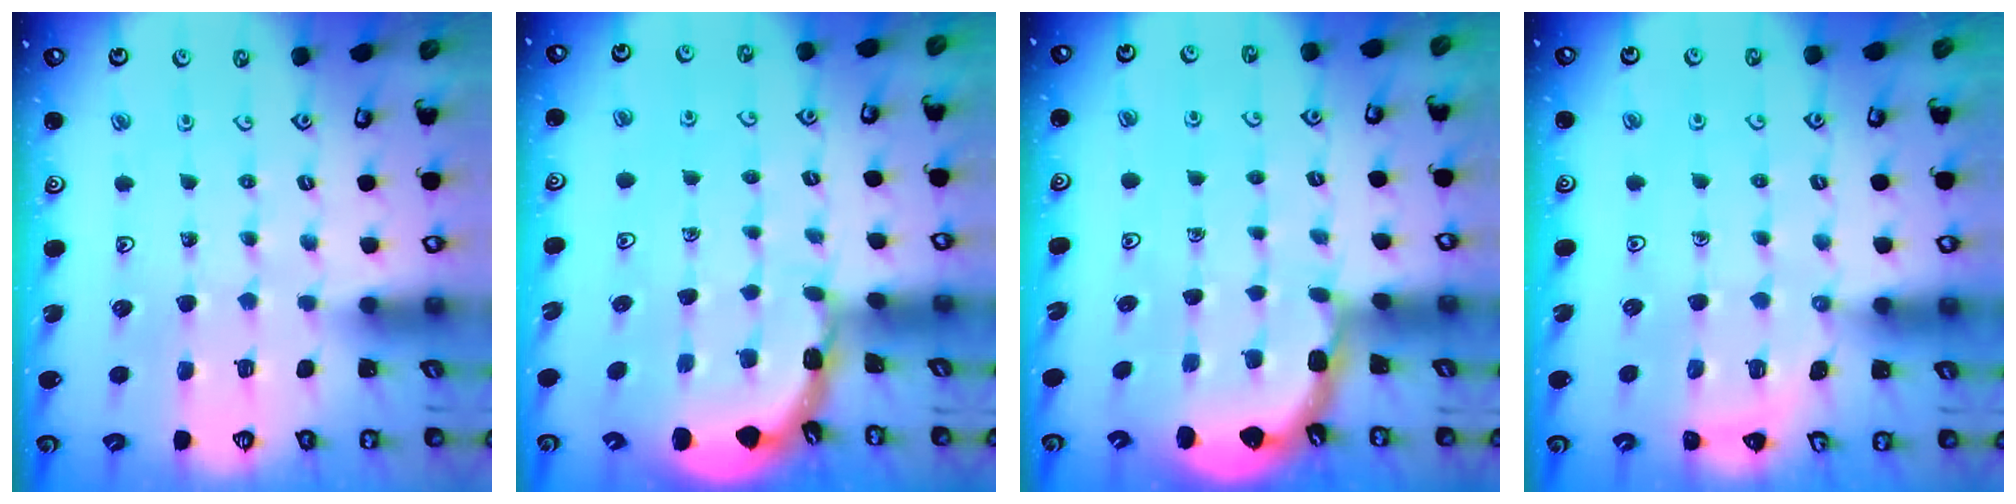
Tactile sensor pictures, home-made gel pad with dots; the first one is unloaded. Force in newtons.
{"total": 1.6, "press": 1.6, "slide": 0.3}
{"total": 1.9, "press": 1.9, "slide": 0.2}
{"total": 4.4, "press": 4.2, "slide": 1.5}